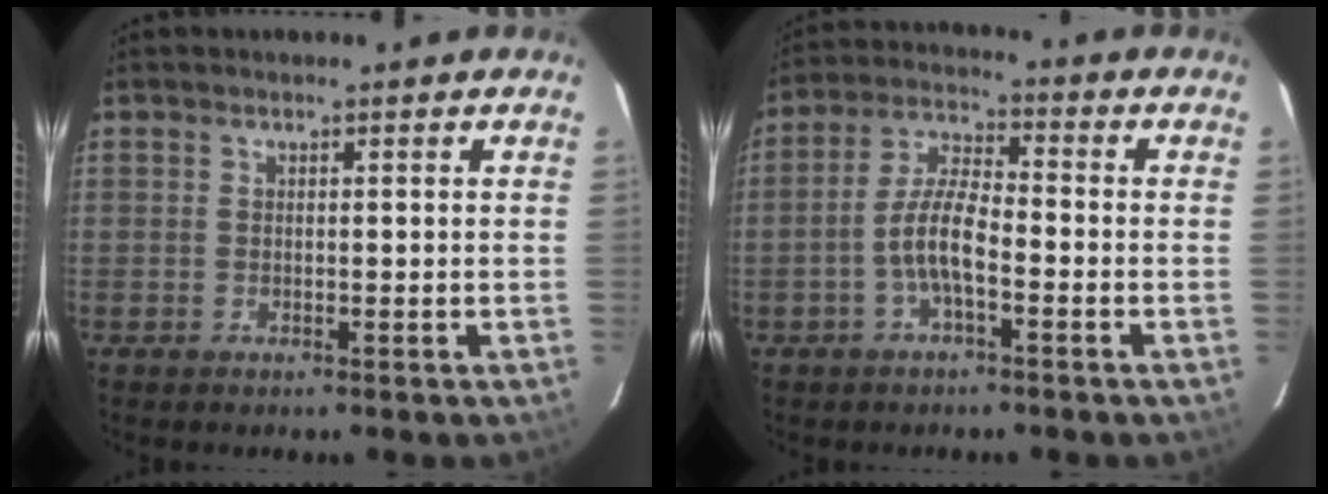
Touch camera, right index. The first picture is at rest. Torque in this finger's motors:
{"motor_torque": [1.07, -0.88, 0.69, 0.19]}